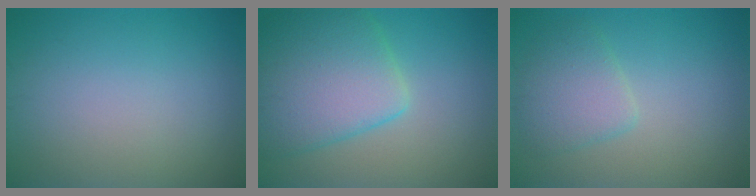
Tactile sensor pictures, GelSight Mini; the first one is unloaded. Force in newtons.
{"total": 7.5, "press": 7.5, "slide": 0.4}
{"total": 3.1, "press": 3.0, "slide": 0.2}